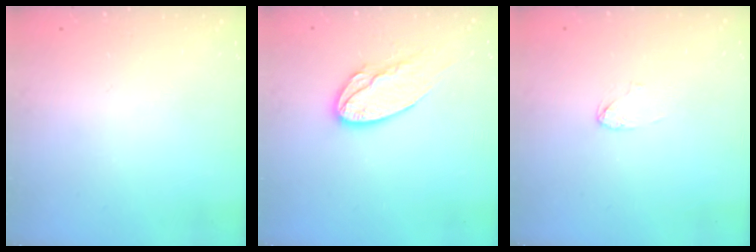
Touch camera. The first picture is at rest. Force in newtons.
{"total": 12.7, "press": 12.7, "slide": 1.0}
{"total": 3.0, "press": 3.0, "slide": 0.2}